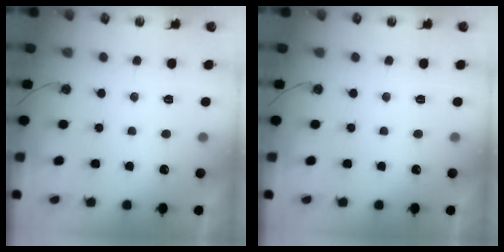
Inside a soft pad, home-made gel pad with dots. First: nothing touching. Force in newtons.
{"total": 0.0}